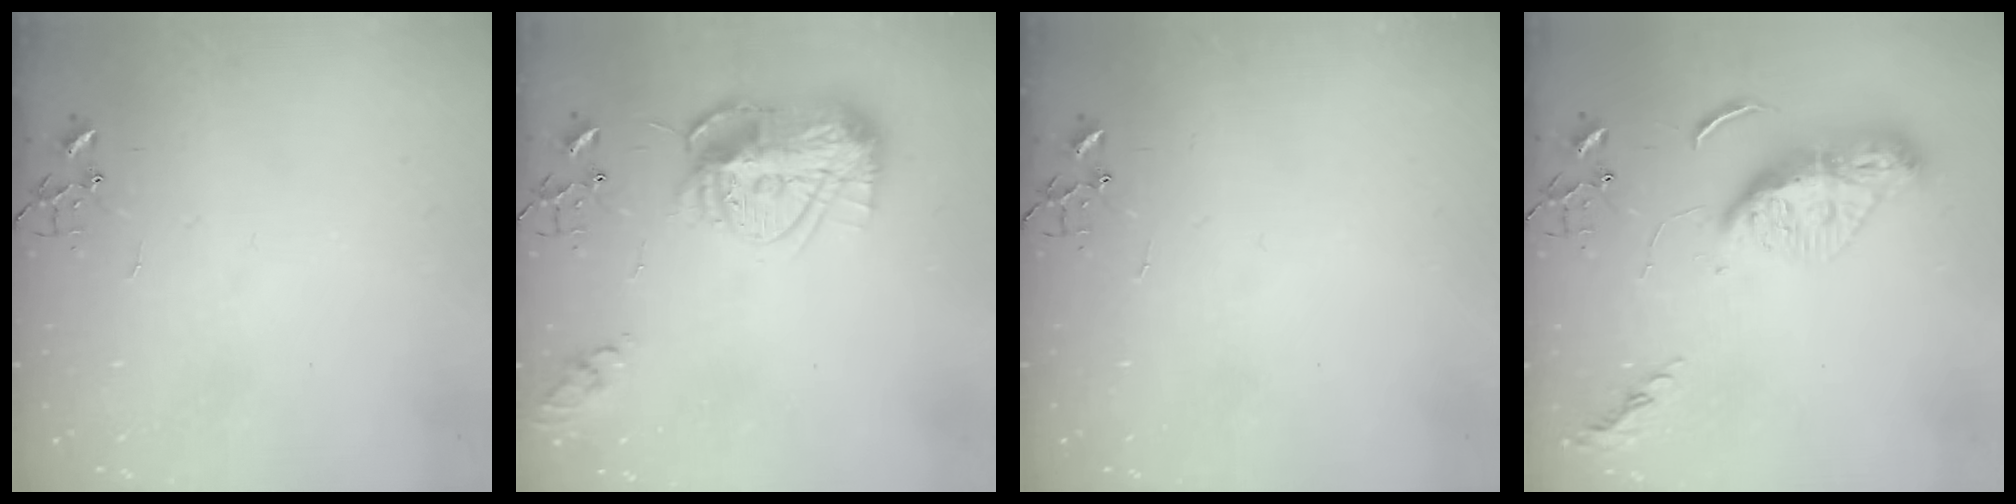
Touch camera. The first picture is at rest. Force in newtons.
{"total": 15.5, "press": 15.4, "slide": 1.4}
{"total": 0.0}
{"total": 11.5, "press": 11.4, "slide": 1.2}